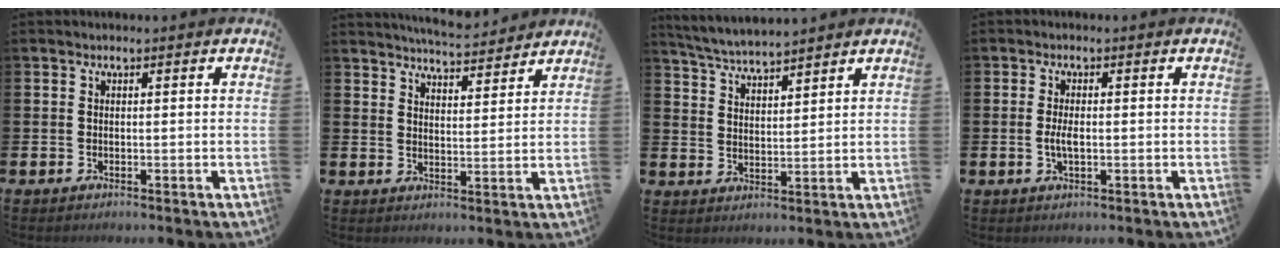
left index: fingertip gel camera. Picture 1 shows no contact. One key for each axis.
{"total": 5.4, "fx": 5.4, "fy": 0.1, "fz": 0.3, "tx": -0.018, "ty": -0.033, "tz": 0.098}
{"total": 4.8, "fx": 4.8, "fy": 0.2, "fz": 0.5, "tx": -0.030, "ty": -0.027, "tz": 0.084}
{"total": 2.6, "fx": -0.2, "fy": 1.0, "fz": 2.4, "tx": -0.040, "ty": -0.001, "tz": -0.005}